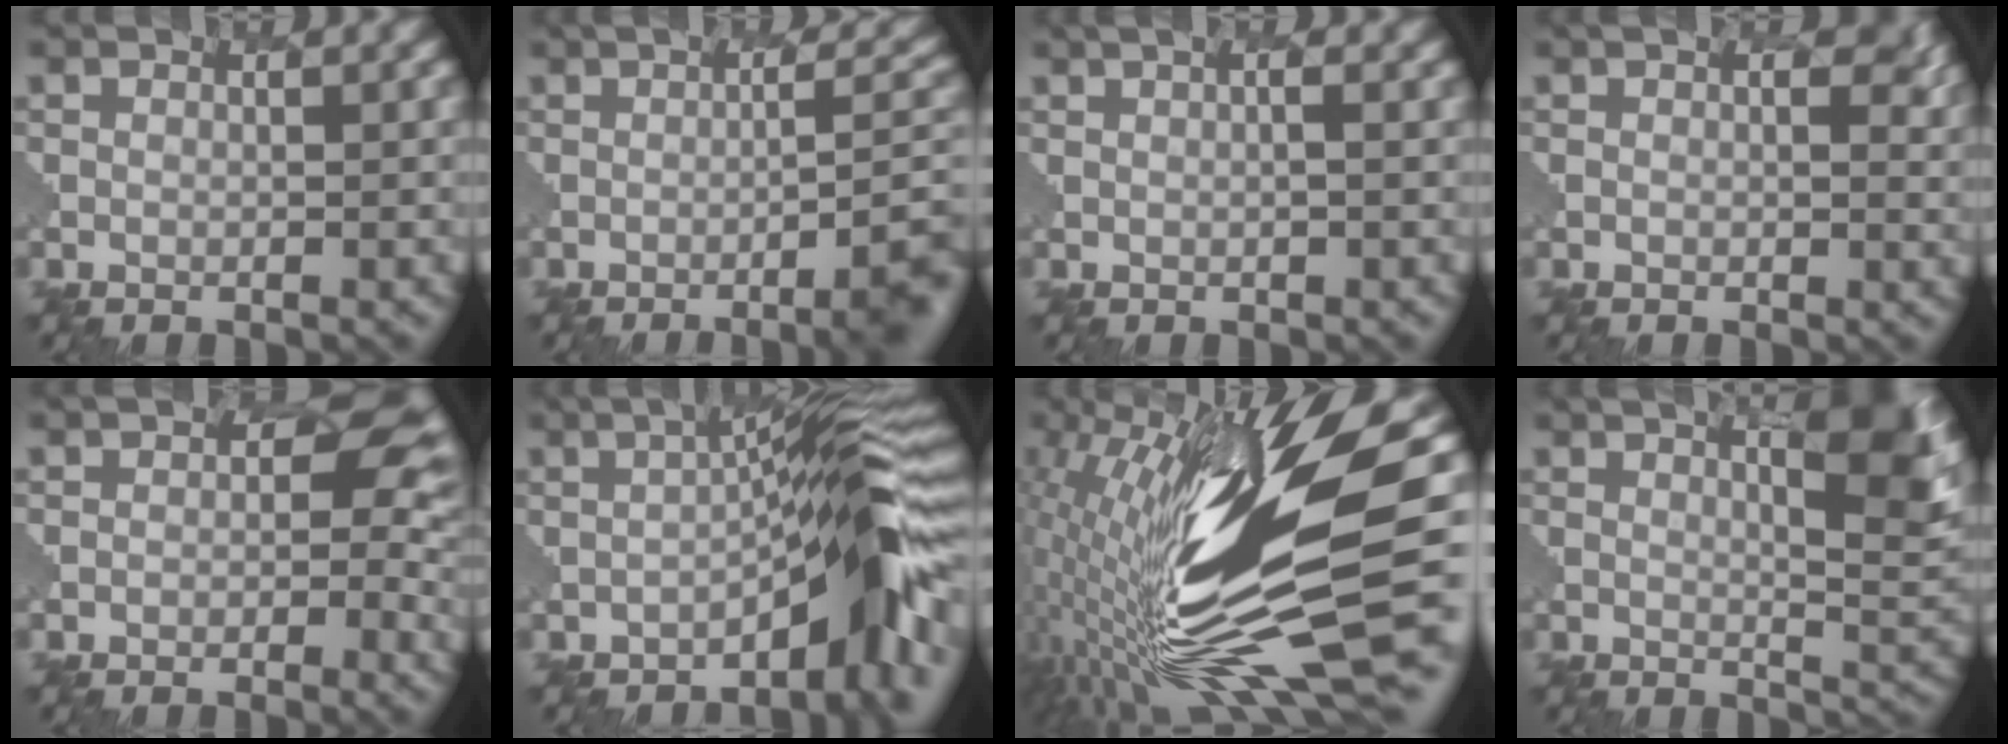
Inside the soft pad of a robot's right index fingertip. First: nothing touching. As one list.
[{"total": 5.8, "force": [-1.3, 1.1, 5.5], "torque": [-0.062, 0.015, -0.035]}, {"total": 3.5, "force": [1.4, 1.7, 2.7], "torque": [-0.010, 0.030, -0.013]}, {"total": 1.5, "force": [1.2, 0.1, -0.9], "torque": [0.006, 0.013, -0.001]}, {"total": 3.1, "force": [1.1, 2.5, 1.5], "torque": [-0.033, 0.008, -0.017]}, {"total": 7.3, "force": [-1.8, 1.0, 7.1], "torque": [-0.103, 0.024, -0.060]}, {"total": 12.7, "force": [2.0, 2.7, 12.2], "torque": [-0.270, -0.021, 0.026]}, {"total": 6.2, "force": [4.7, 1.0, 3.9], "torque": [-0.053, 0.022, 0.037]}]